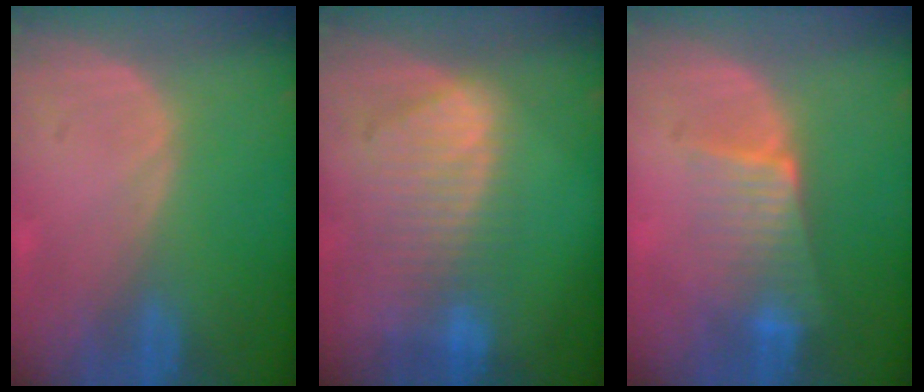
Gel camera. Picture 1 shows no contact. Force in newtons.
{"total": 9.2, "press": 8.1, "slide": 4.5}
{"total": 6.5, "press": 5.8, "slide": 3.0}